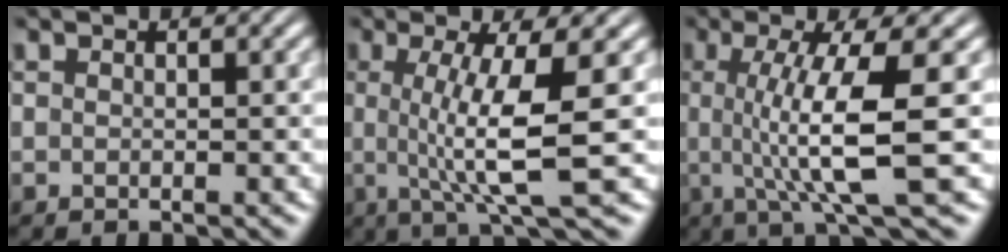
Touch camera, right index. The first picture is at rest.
{"total": 6.0, "force": [0.2, 0.4, 6.0], "torque": [-0.105, -0.015, 0.010]}
{"total": 6.9, "force": [-0.1, 0.6, 6.9], "torque": [-0.116, -0.012, 0.004]}